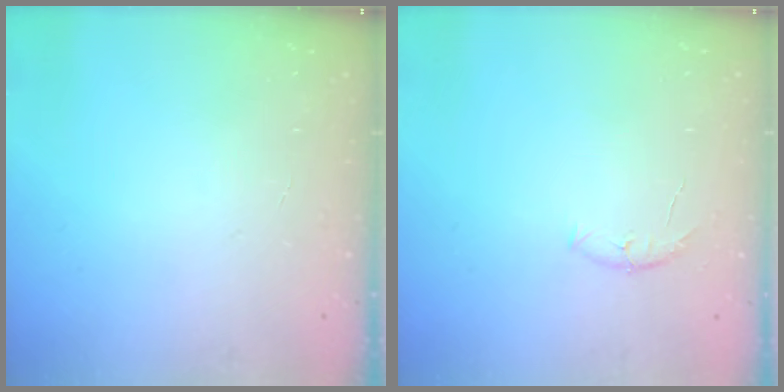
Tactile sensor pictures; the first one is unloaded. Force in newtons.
{"total": 5.6, "press": 5.5, "slide": 1.1}